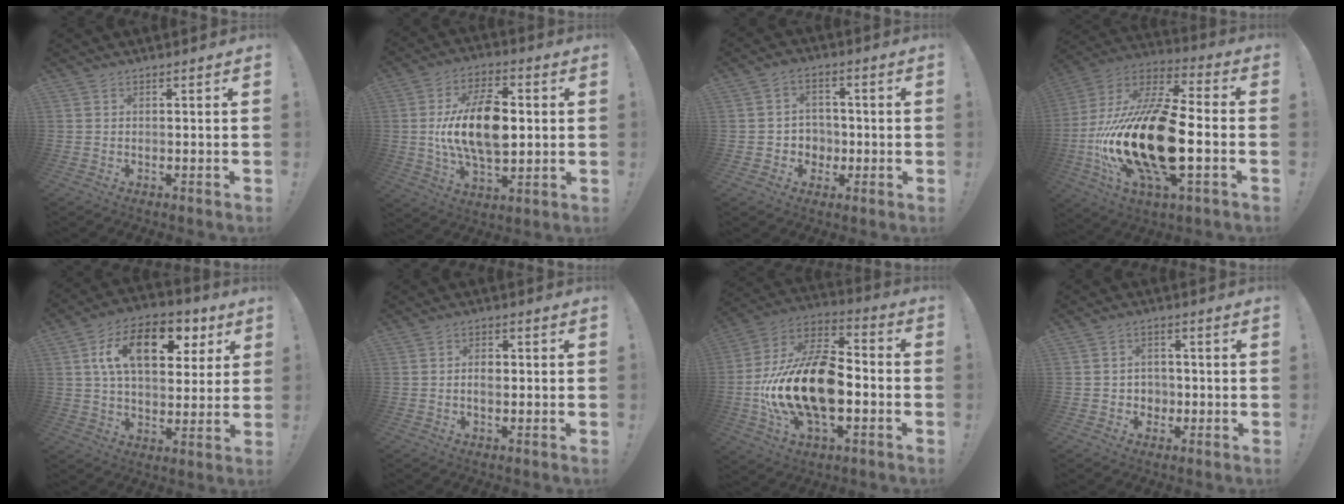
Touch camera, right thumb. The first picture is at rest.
{"total": 18.5, "force": [0.7, 10.8, 15.0], "torque": [-0.266, 0.005, 0.014]}
{"total": 5.9, "force": [0.0, 5.8, 1.3], "torque": [-0.021, -0.006, 0.000]}
{"total": 28.5, "force": [-6.1, 11.9, 25.1], "torque": [-0.517, 0.017, -0.096]}
{"total": 17.7, "force": [6.2, 10.5, 12.8], "torque": [-0.199, -0.005, 0.107]}
{"total": 3.1, "force": [0.0, 2.2, 2.2], "torque": [-0.019, 0.001, -0.006]}
{"total": 23.8, "force": [-3.9, 13.7, 19.0], "torque": [-0.363, 0.019, -0.058]}
{"total": 4.4, "force": [0.2, 4.3, 0.8], "torque": [-0.011, -0.003, 0.003]}